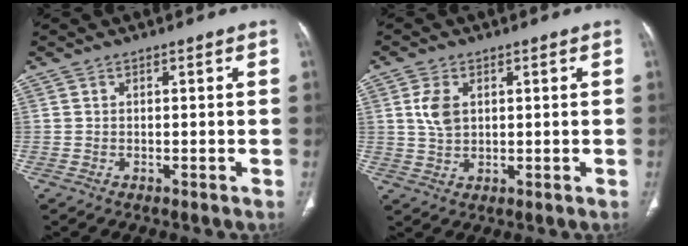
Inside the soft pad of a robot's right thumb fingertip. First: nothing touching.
{"total": 4.8, "force": [1.3, 3.0, 3.5], "torque": [-0.067, -0.003, 0.029]}